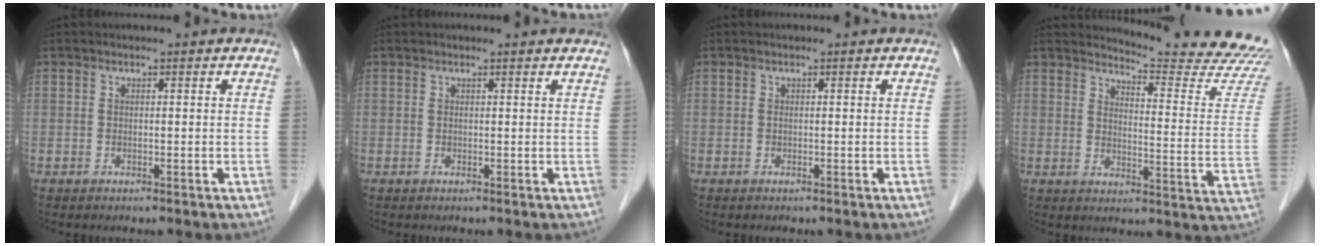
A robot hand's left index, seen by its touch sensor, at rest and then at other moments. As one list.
[{"total": 1.8, "force": [1.7, 0.1, 0.3], "torque": [-0.013, 0.004, 0.013]}, {"total": 0.0}, {"total": 16.9, "force": [16.7, -1.0, 2.2], "torque": [-0.023, -0.144, 0.179]}]